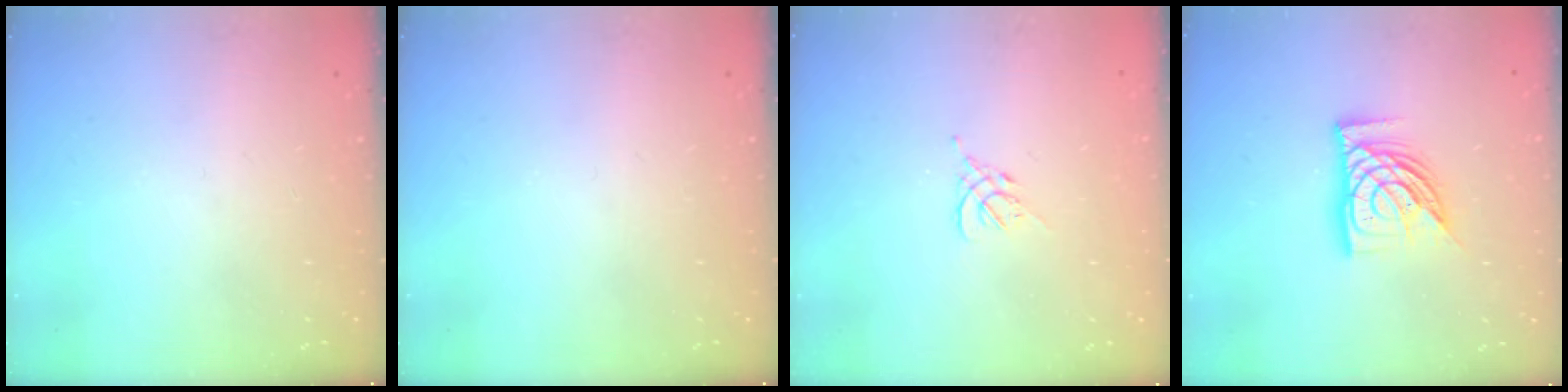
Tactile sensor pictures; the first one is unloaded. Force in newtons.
{"total": 0.0}
{"total": 1.2, "press": 1.1, "slide": 0.5}
{"total": 14.0, "press": 13.9, "slide": 1.6}